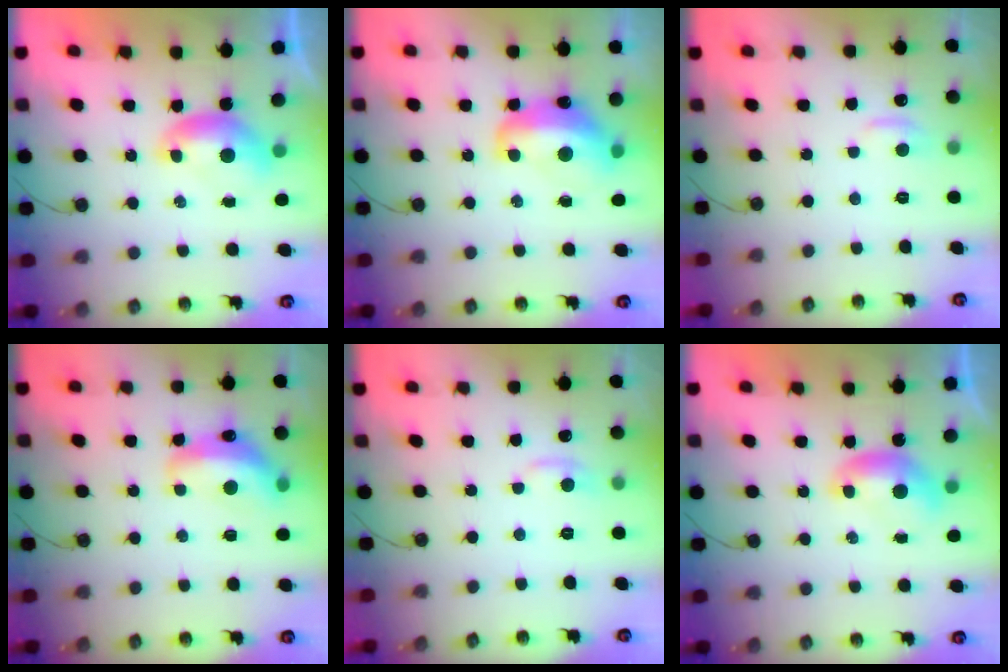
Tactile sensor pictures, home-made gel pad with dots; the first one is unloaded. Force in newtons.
{"total": 7.3, "press": 7.2, "slide": 1.2}
{"total": 1.0, "press": 0.7, "slide": 0.7}
{"total": 7.6, "press": 7.6, "slide": 0.8}
{"total": 1.1, "press": 0.7, "slide": 0.8}
{"total": 0.0}